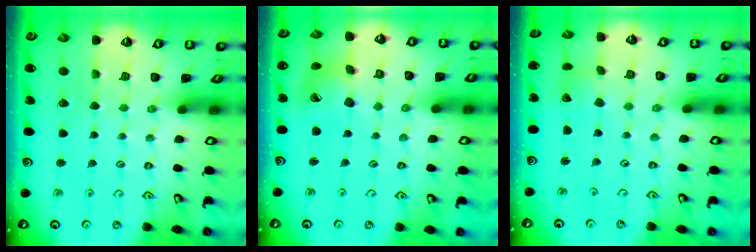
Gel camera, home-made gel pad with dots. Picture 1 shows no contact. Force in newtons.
{"total": 14.8, "press": 14.6, "slide": 2.2}
{"total": 2.6, "press": 2.6, "slide": 0.3}